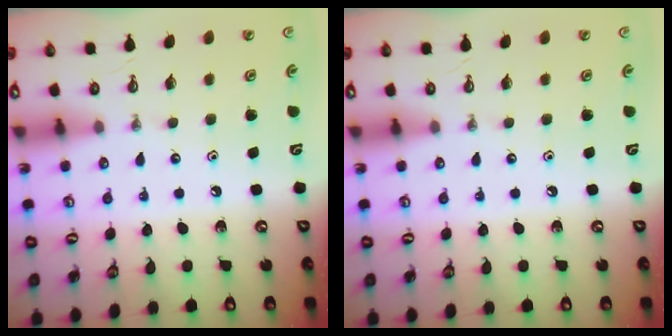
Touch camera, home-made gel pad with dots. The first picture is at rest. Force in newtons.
{"total": 0.0}